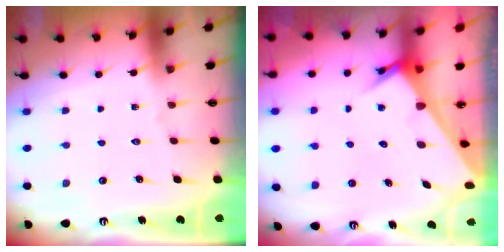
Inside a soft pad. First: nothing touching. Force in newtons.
{"total": 3.7, "press": 3.7, "slide": 0.2}